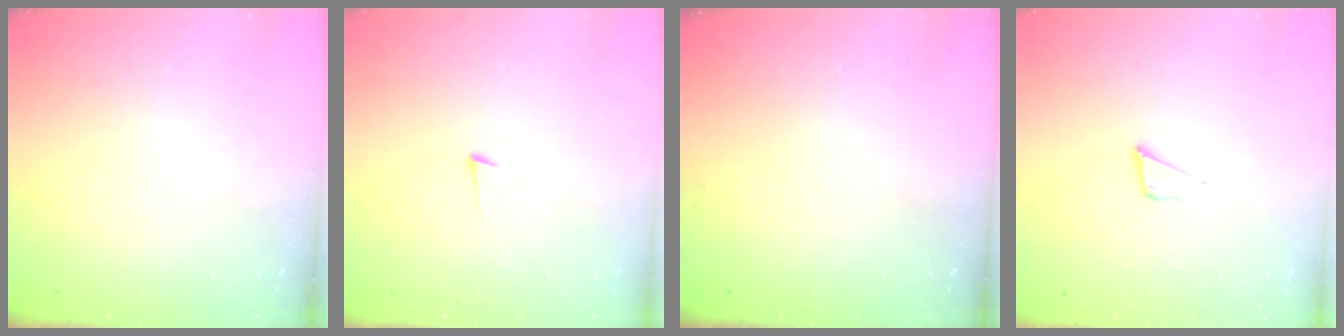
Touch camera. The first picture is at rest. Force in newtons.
{"total": 3.5, "press": 3.5, "slide": 0.5}
{"total": 0.0}
{"total": 3.8, "press": 3.7, "slide": 0.9}